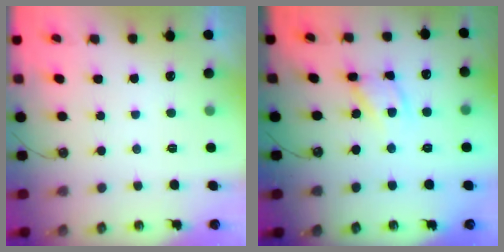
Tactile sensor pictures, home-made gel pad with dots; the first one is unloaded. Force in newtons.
{"total": 12.9, "press": 12.8, "slide": 1.5}